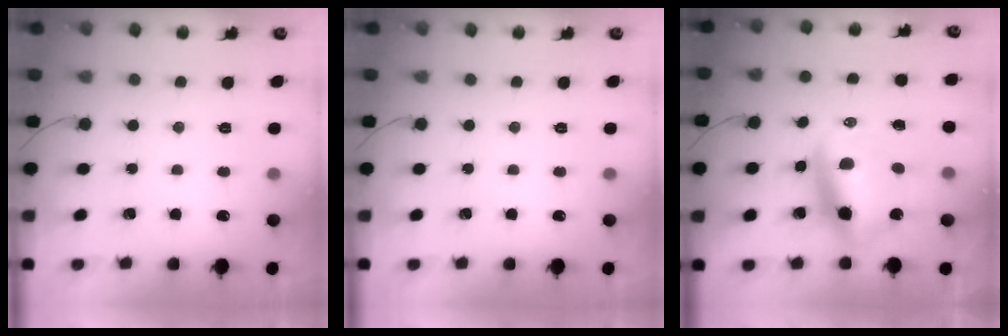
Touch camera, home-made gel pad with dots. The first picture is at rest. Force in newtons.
{"total": 0.0}
{"total": 11.1, "press": 10.7, "slide": 3.2}